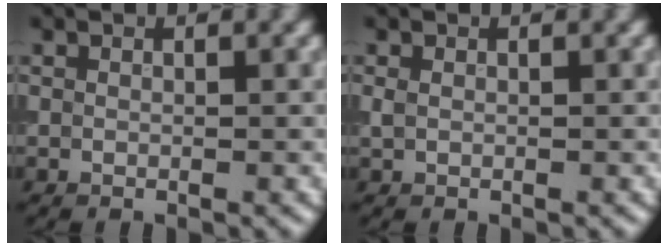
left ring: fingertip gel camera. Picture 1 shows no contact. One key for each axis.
{"total": 0.7, "fx": 0.1, "fy": 0.5, "fz": 0.5, "tx": -0.012, "ty": 0.000, "tz": 0.002}